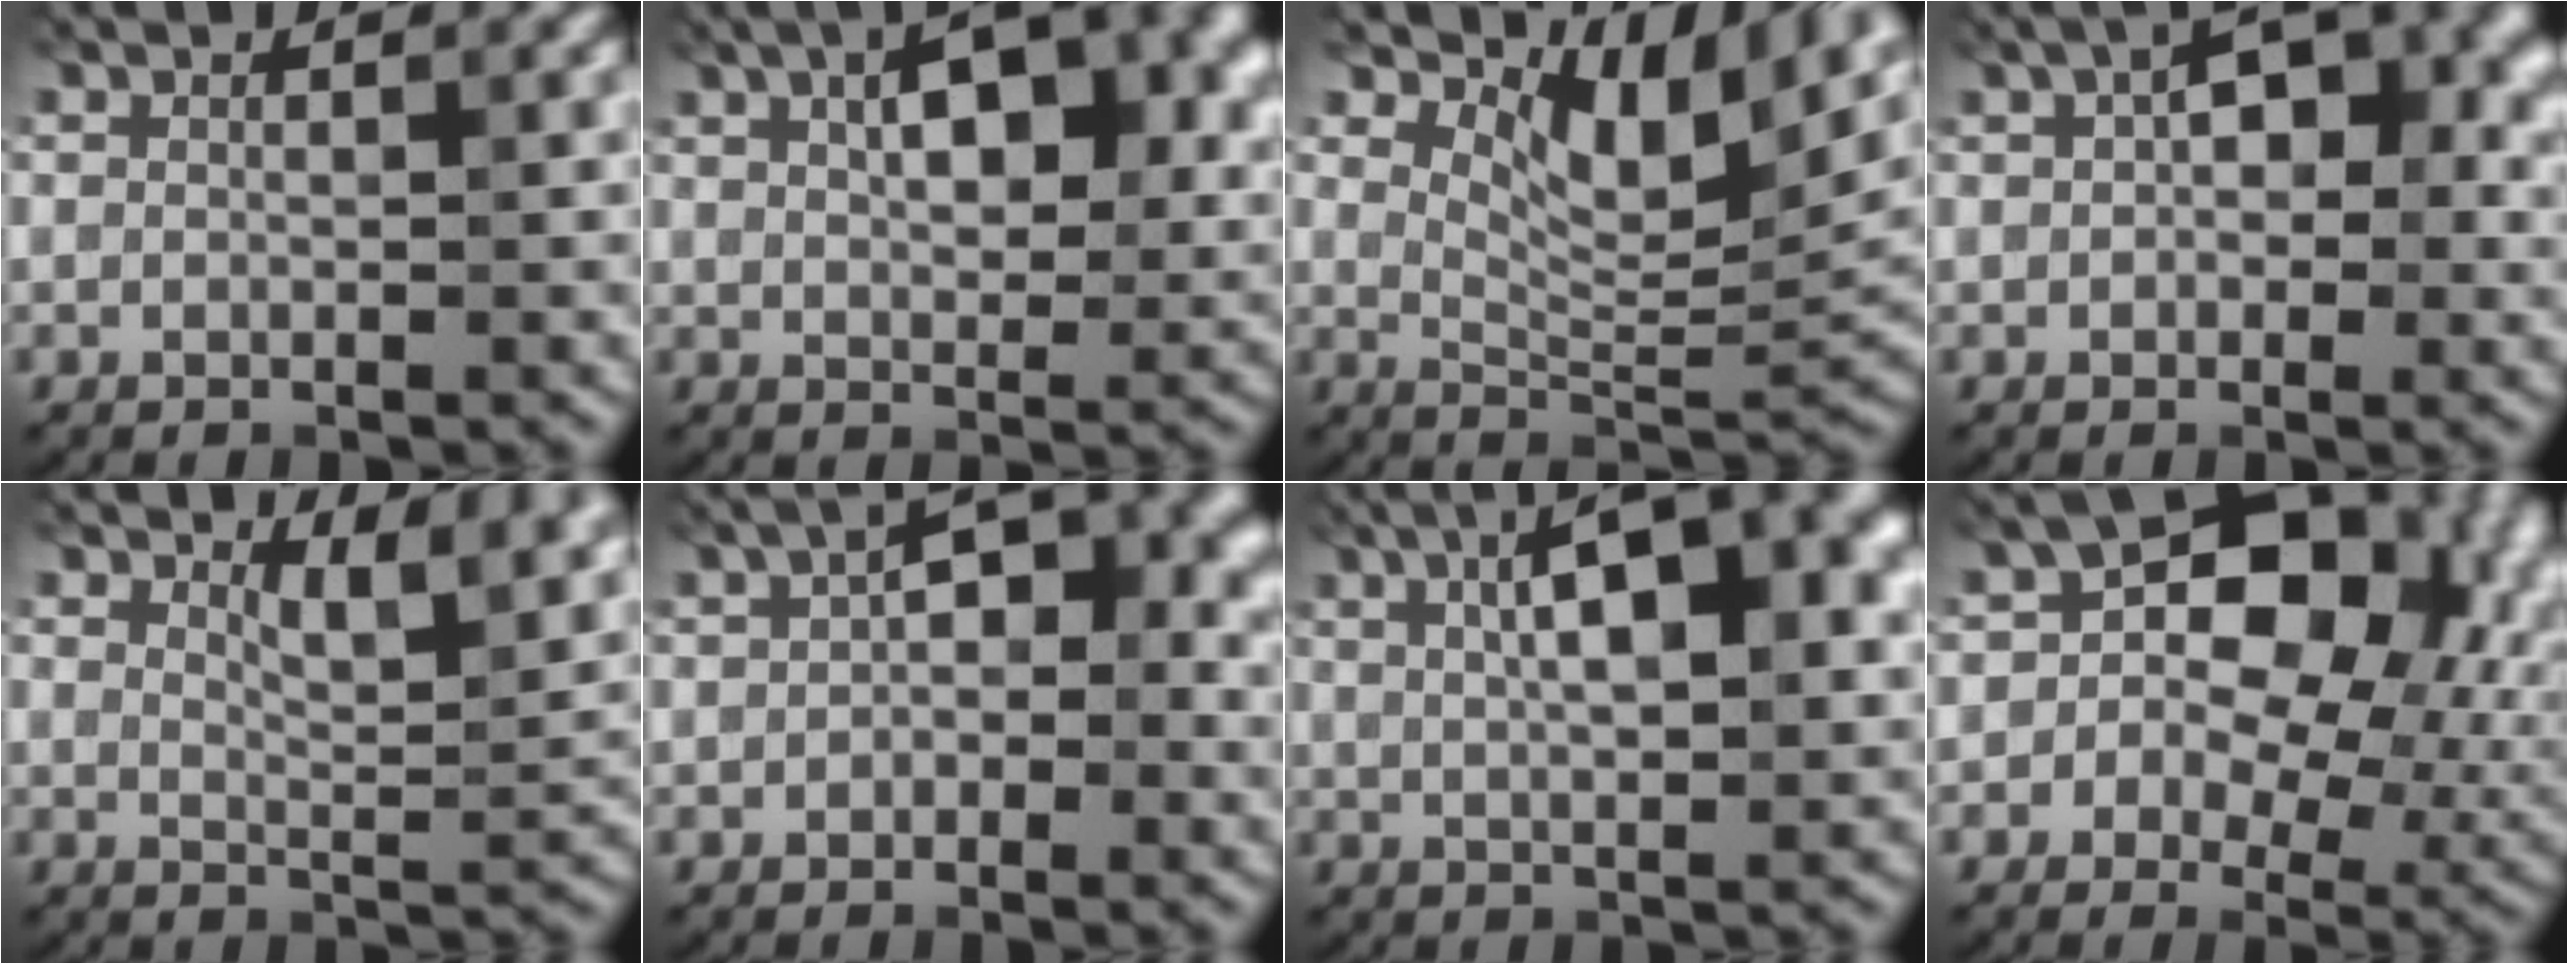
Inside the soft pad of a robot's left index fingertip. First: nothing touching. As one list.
[{"total": 6.7, "force": [1.7, 3.2, 5.7], "torque": [-0.078, 0.022, 0.044]}, {"total": 8.0, "force": [4.3, 3.5, 5.8], "torque": [-0.097, 0.002, 0.102]}, {"total": 5.7, "force": [0.9, 3.2, 4.6], "torque": [-0.061, 0.024, 0.027]}, {"total": 3.7, "force": [2.9, 0.5, 2.3], "torque": [-0.041, 0.003, 0.071]}, {"total": 5.4, "force": [0.4, 2.8, 4.5], "torque": [-0.069, 0.022, 0.024]}, {"total": 10.0, "force": [2.8, 3.2, 9.0], "torque": [-0.123, 0.027, 0.058]}, {"total": 11.9, "force": [0.8, 8.3, 8.6], "torque": [-0.081, 0.025, 0.029]}]